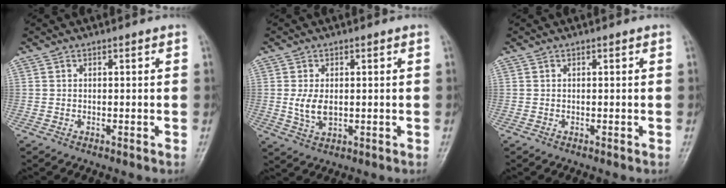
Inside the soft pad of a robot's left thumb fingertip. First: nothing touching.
{"total": 4.7, "force": [0.1, 2.8, 3.7], "torque": [-0.074, -0.007, 0.007]}
{"total": 0.0}